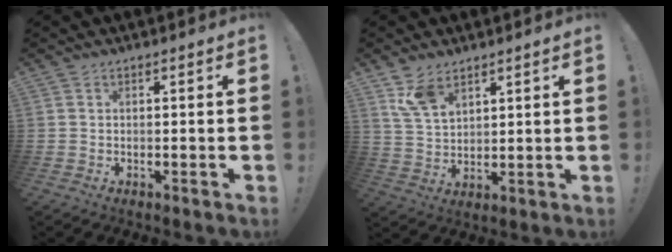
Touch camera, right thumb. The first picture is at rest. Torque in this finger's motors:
{"motor_torque": [0.11, 0.04, 0.50, 0.69, -0.01]}